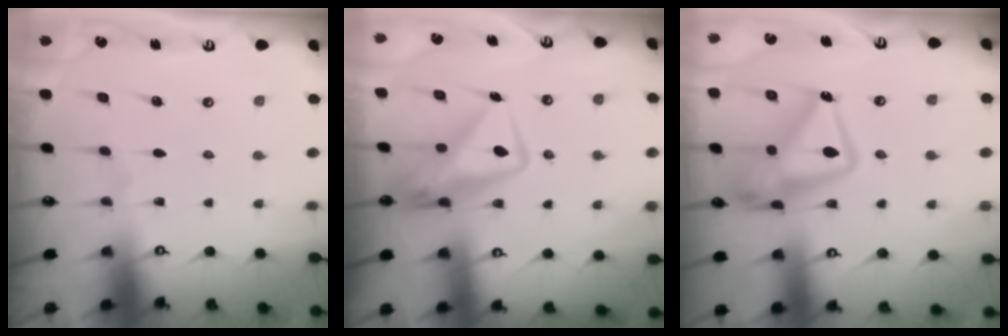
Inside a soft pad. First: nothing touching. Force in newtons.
{"total": 11.5, "press": 11.5, "slide": 1.0}
{"total": 17.8, "press": 17.7, "slide": 1.7}